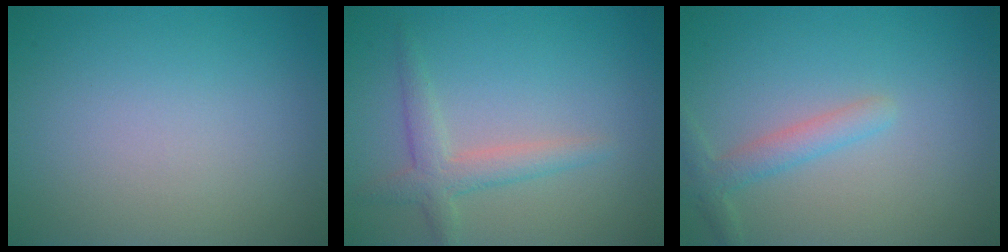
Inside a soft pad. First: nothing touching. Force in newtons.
{"total": 2.7, "press": 2.7, "slide": 0.1}
{"total": 2.1, "press": 2.1, "slide": 0.1}